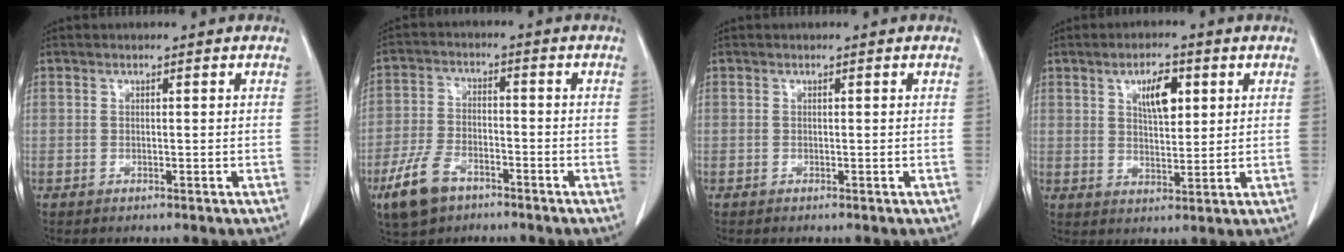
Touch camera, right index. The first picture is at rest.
{"total": 8.3, "force": [-5.1, 4.5, 4.7], "torque": [-0.113, -0.002, -0.092]}
{"total": 0.0}
{"total": 6.1, "force": [2.4, 2.3, 5.1], "torque": [-0.086, 0.002, 0.043]}